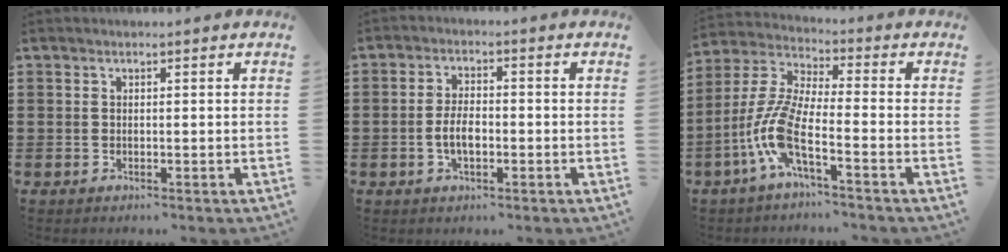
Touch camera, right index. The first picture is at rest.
{"total": 4.3, "force": [-0.9, 2.0, 3.7], "torque": [-0.086, 0.000, -0.022]}
{"total": 9.4, "force": [-4.3, 2.0, 8.1], "torque": [-0.206, -0.021, -0.090]}